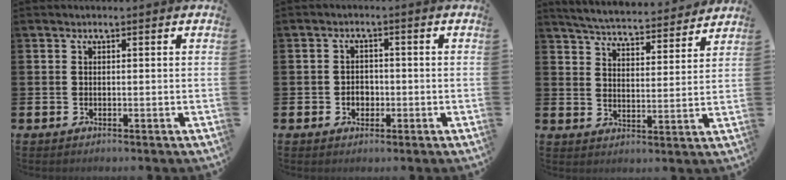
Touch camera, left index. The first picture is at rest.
{"total": 2.3, "force": [-0.7, 1.9, 1.1], "torque": [-0.013, 0.002, -0.018]}
{"total": 5.4, "force": [5.3, 0.5, 0.7], "torque": [-0.030, -0.044, 0.090]}